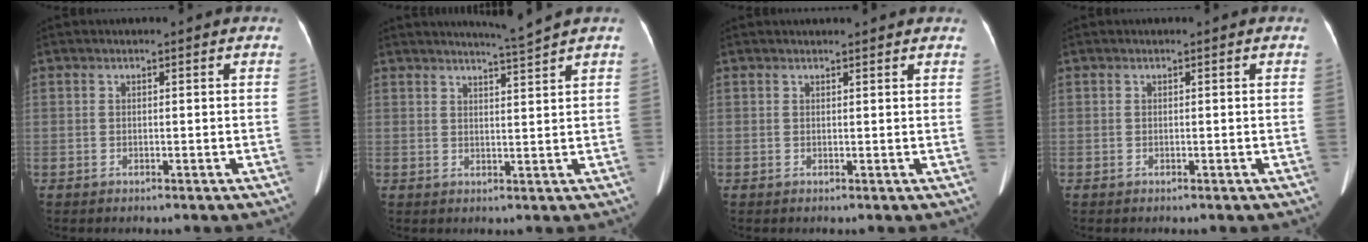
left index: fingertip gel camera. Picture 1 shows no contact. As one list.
[{"total": 3.6, "force": [3.0, -1.8, 0.6], "torque": [-0.014, -0.018, 0.053]}, {"total": 4.9, "force": [4.6, 0.4, 1.7], "torque": [-0.024, 0.022, 0.046]}, {"total": 0.0}]